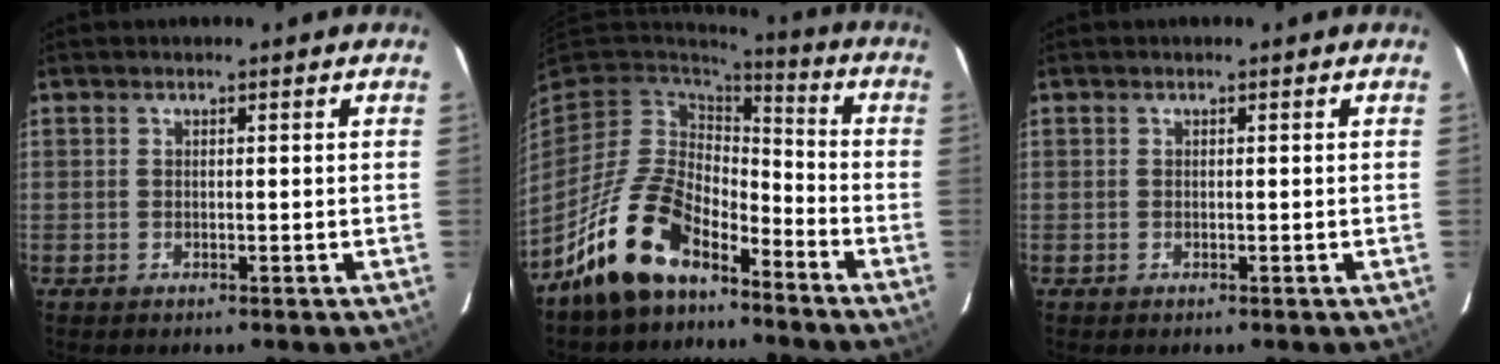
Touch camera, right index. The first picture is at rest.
{"total": 15.5, "force": [-10.4, 7.9, 8.4], "torque": [-0.181, 0.001, -0.185]}
{"total": 0.0}